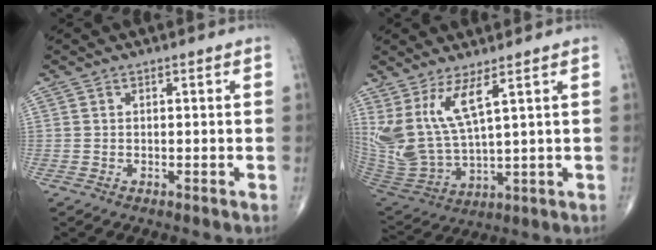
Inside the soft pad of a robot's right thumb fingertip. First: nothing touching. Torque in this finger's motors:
{"motor_torque": [0.05, 0.07, 1.54, 1.01, 0.13]}